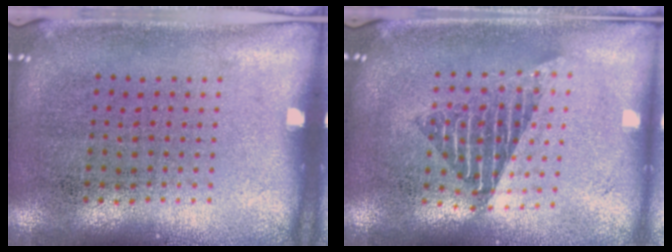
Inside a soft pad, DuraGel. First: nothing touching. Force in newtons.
{"total": 1.7, "press": 1.3, "slide": 1.0}